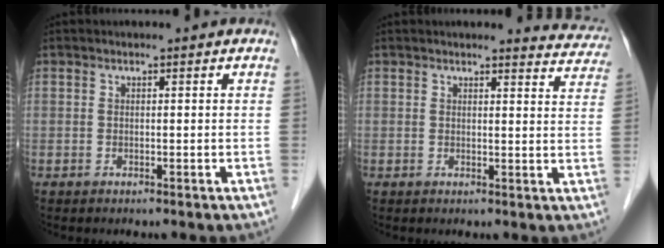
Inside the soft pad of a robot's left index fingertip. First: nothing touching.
{"total": 6.0, "force": [5.9, 0.8, 0.4], "torque": [0.007, -0.028, 0.040]}